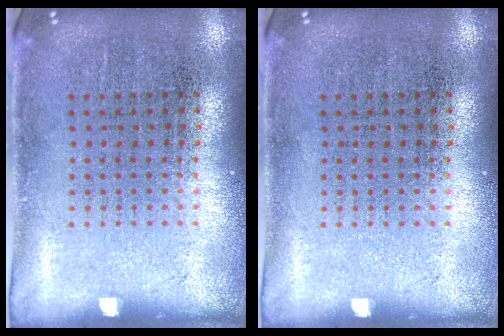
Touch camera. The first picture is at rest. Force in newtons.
{"total": 0.0}